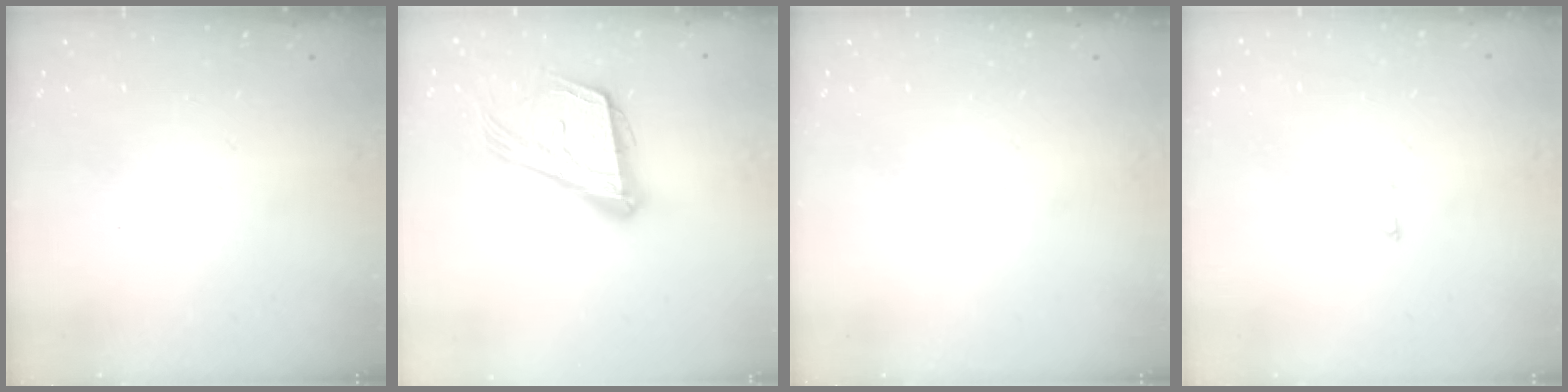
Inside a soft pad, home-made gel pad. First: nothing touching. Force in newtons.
{"total": 17.9, "press": 17.3, "slide": 4.5}
{"total": 0.0}
{"total": 2.6, "press": 2.6, "slide": 0.2}